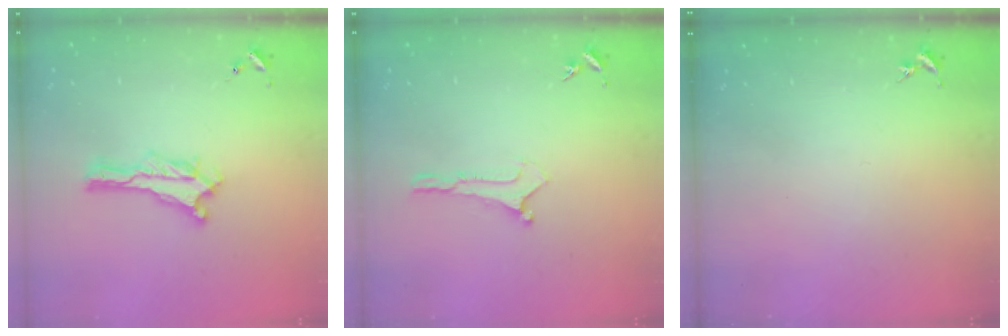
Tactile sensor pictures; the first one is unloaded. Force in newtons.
{"total": 0.0}
{"total": 0.0}